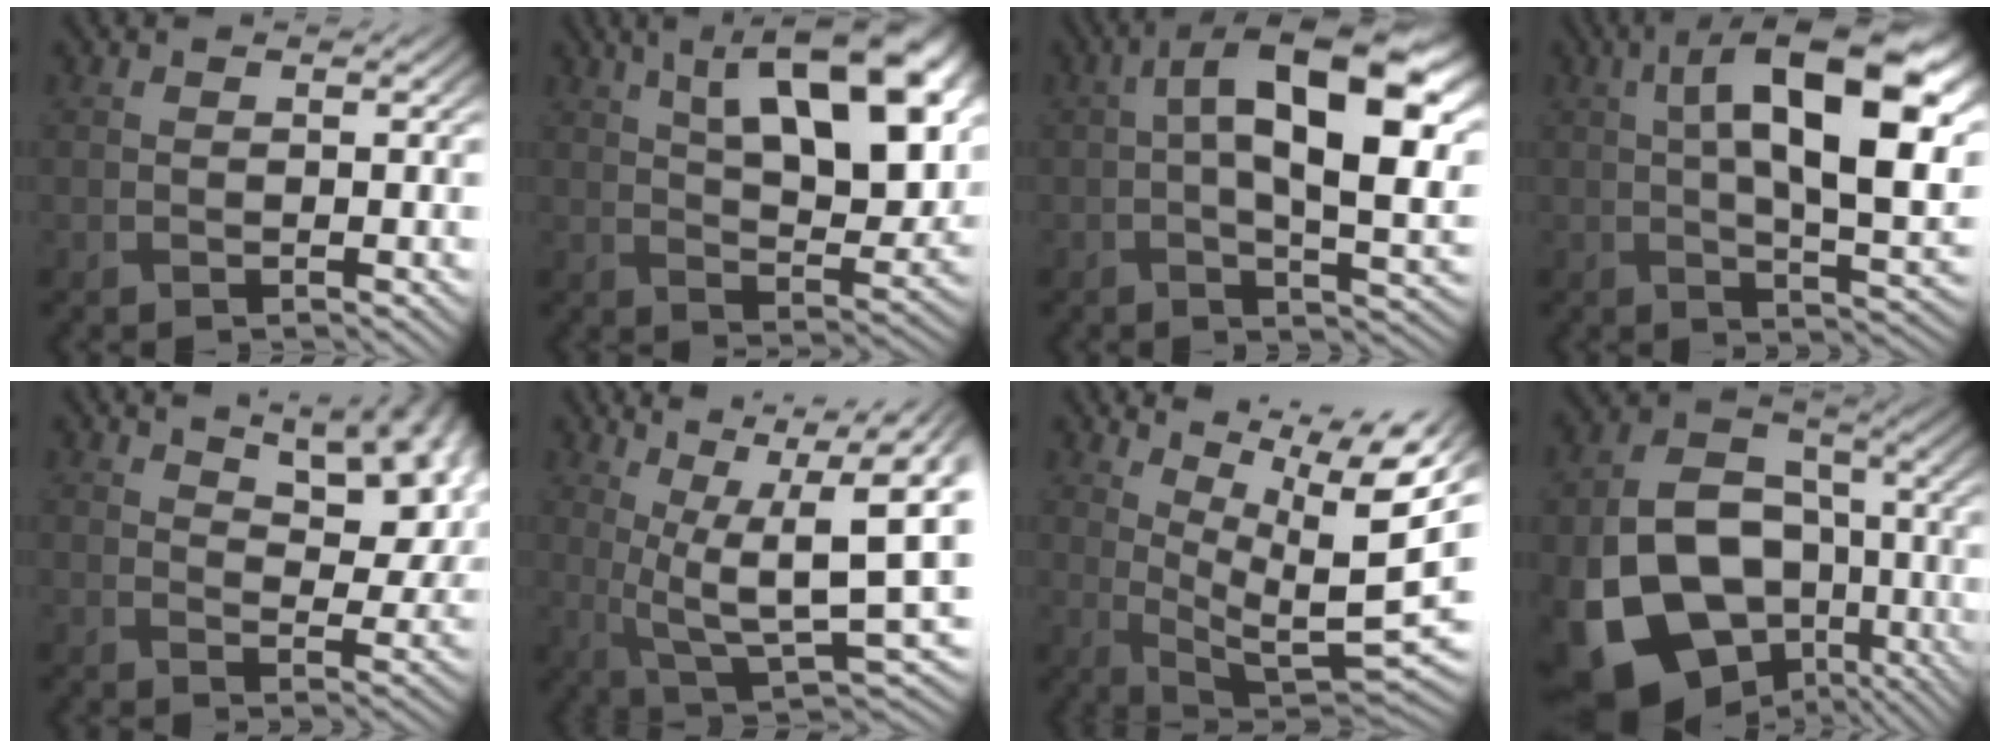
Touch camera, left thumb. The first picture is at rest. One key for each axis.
{"total": 18.0, "fx": 6.9, "fy": 7.4, "fz": 14.8, "tx": -0.221, "ty": 0.034, "tz": 0.096}
{"total": 15.0, "fx": 2.9, "fy": 6.6, "fz": 13.2, "tx": -0.212, "ty": 0.000, "tz": 0.048}
{"total": 16.6, "fx": 3.9, "fy": 6.2, "fz": 15.0, "tx": -0.234, "ty": 0.018, "tz": 0.057}
{"total": 13.0, "fx": 6.9, "fy": 5.5, "fz": 9.6, "tx": -0.143, "ty": 0.016, "tz": 0.094}
{"total": 15.5, "fx": 2.7, "fy": 5.8, "fz": 14.1, "tx": -0.235, "ty": 0.009, "tz": 0.064}
{"total": 13.9, "fx": 7.2, "fy": 3.9, "fz": 11.2, "tx": -0.202, "ty": -0.009, "tz": 0.127}
{"total": 17.6, "fx": -6.6, "fy": 13.0, "fz": 10.0, "tx": -0.205, "ty": -0.040, "tz": -0.104}